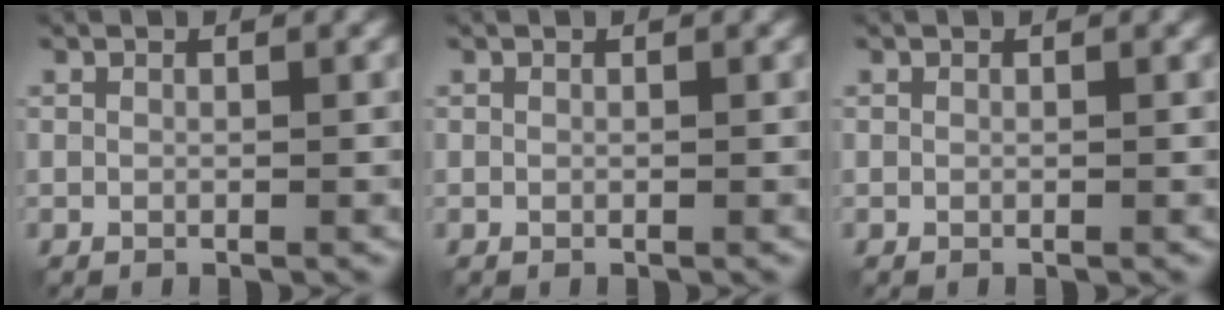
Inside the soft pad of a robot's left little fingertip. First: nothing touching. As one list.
[{"total": 0.0}, {"total": 0.0}]